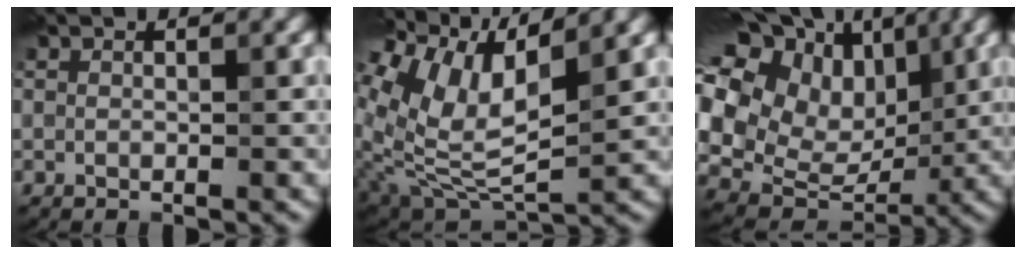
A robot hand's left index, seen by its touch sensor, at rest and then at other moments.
{"total": 9.6, "force": [4.4, 3.6, 7.8], "torque": [-0.174, 0.012, 0.085]}
{"total": 14.8, "force": [4.9, 11.0, 8.6], "torque": [-0.185, 0.035, 0.101]}